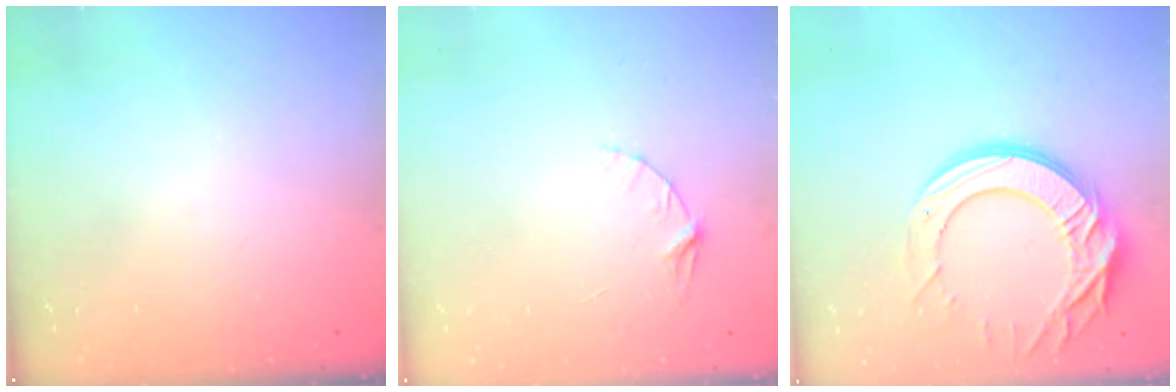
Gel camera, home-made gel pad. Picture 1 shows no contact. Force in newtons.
{"total": 3.7, "press": 3.7, "slide": 0.4}
{"total": 17.9, "press": 17.8, "slide": 1.9}